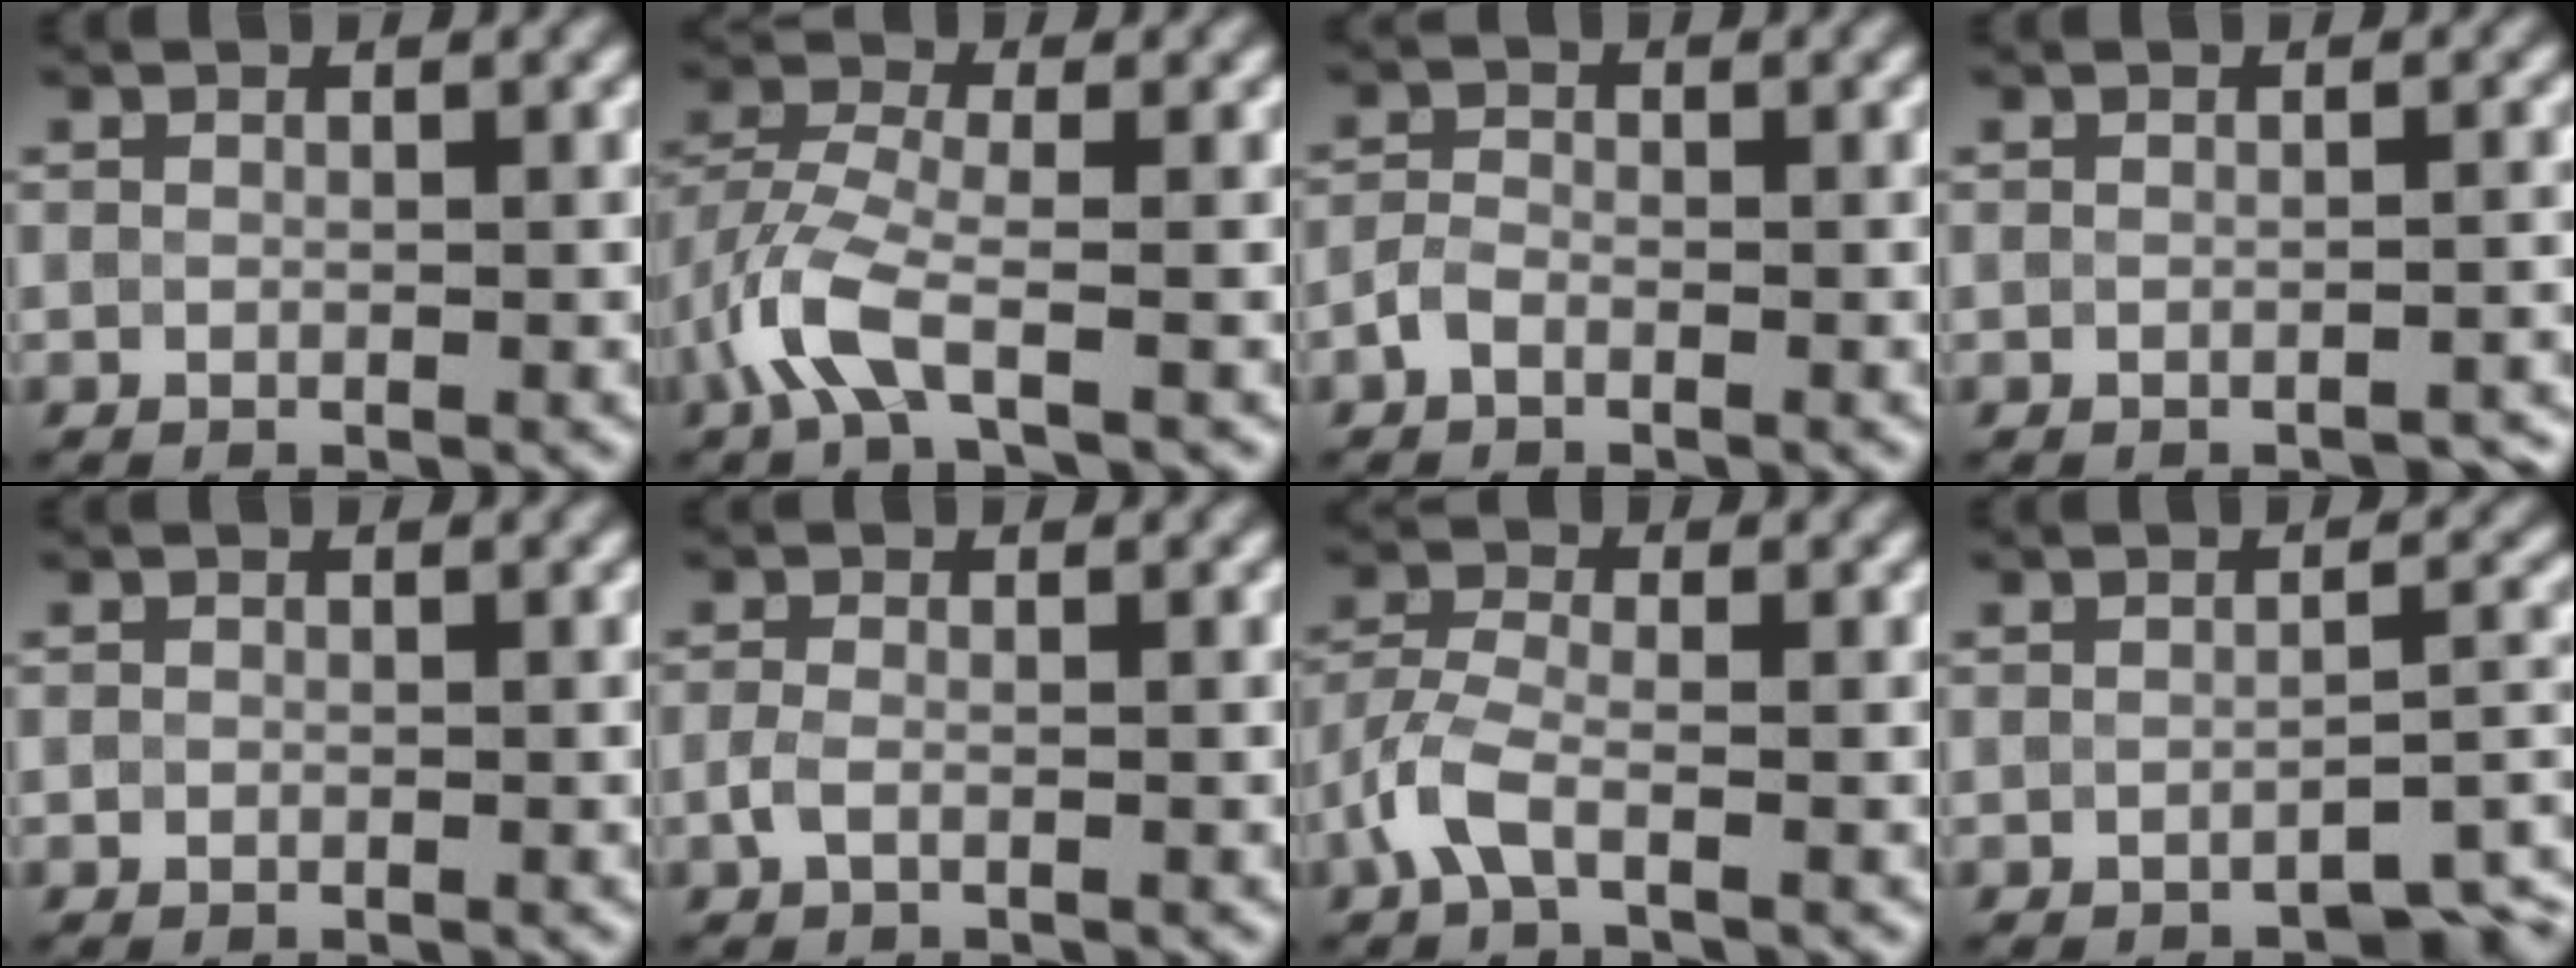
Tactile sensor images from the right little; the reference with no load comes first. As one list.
[{"total": 4.6, "force": [-2.4, 1.6, 3.6], "torque": [-0.094, -0.001, -0.061]}, {"total": 1.4, "force": [-0.9, 0.7, 0.8], "torque": [-0.017, 0.002, -0.024]}, {"total": 1.4, "force": [-1.3, 0.2, 0.5], "torque": [-0.002, 0.003, -0.016]}, {"total": 0.0}, {"total": 1.3, "force": [-0.6, 0.6, 1.1], "torque": [-0.027, 0.001, -0.016]}, {"total": 3.3, "force": [-1.8, 1.2, 2.5], "torque": [-0.064, 0.003, -0.050]}, {"total": 3.2, "force": [-2.3, 1.0, 1.9], "torque": [-0.021, 0.002, -0.032]}]